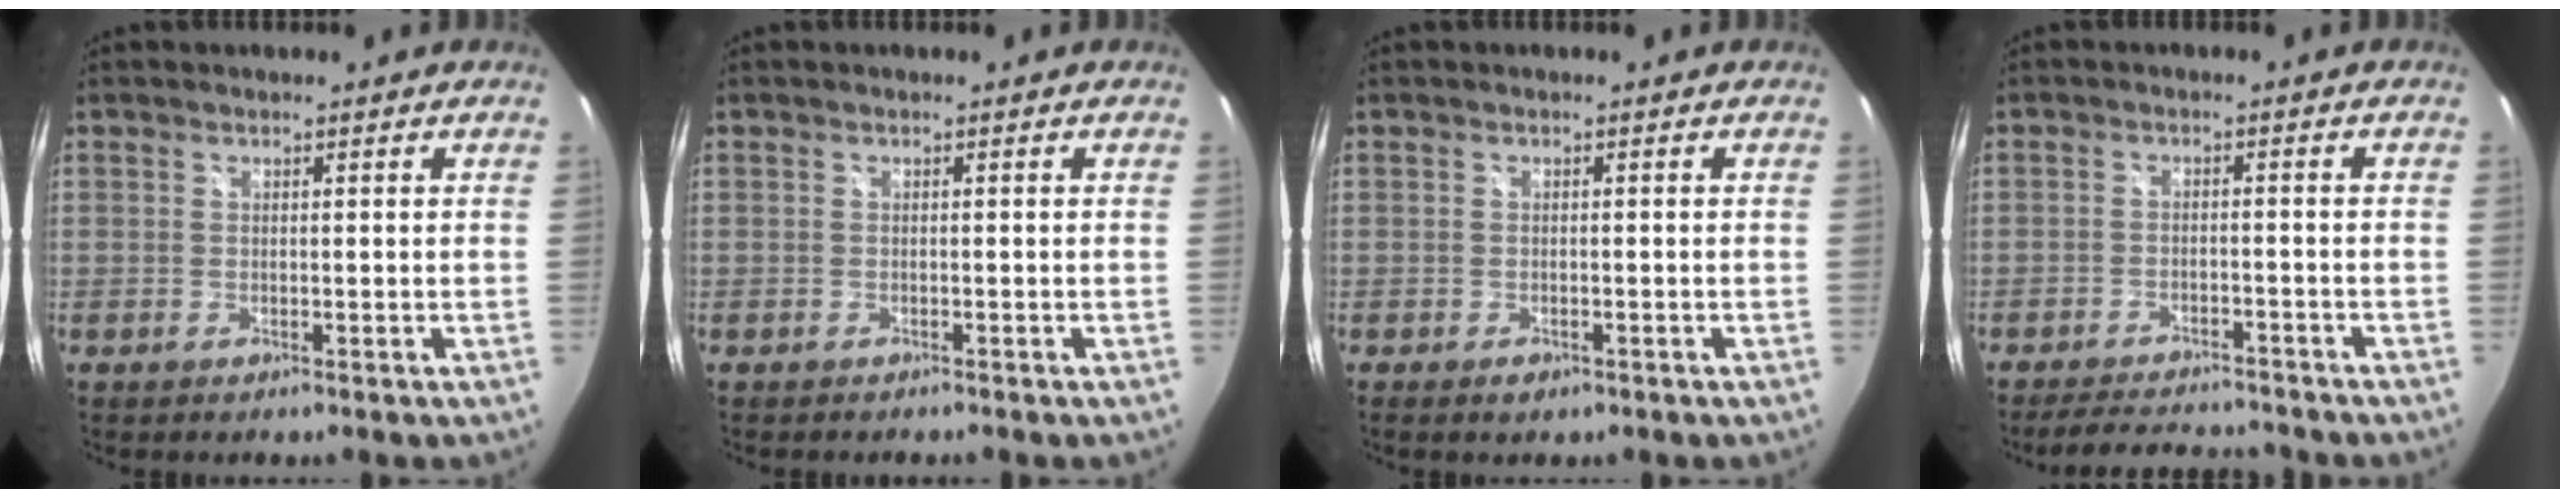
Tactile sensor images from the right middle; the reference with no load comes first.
{"total": 0.8, "force": [-0.8, 0.1, 0.2], "torque": [-0.004, -0.003, -0.012]}
{"total": 1.9, "force": [-1.3, 1.0, 1.0], "torque": [-0.019, -0.004, -0.018]}
{"total": 9.6, "force": [-8.9, 2.1, 3.2], "torque": [-0.077, 0.007, -0.126]}